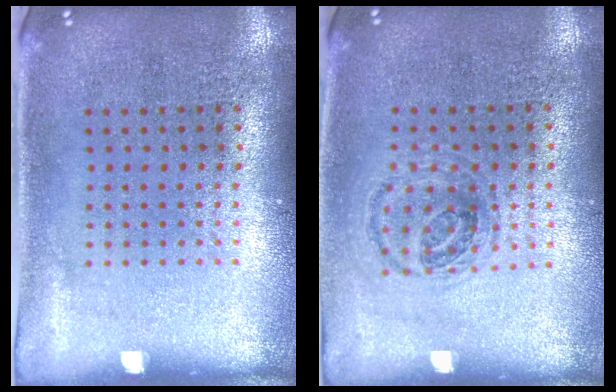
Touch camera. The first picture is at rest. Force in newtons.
{"total": 1.0, "press": 0.9, "slide": 0.4}